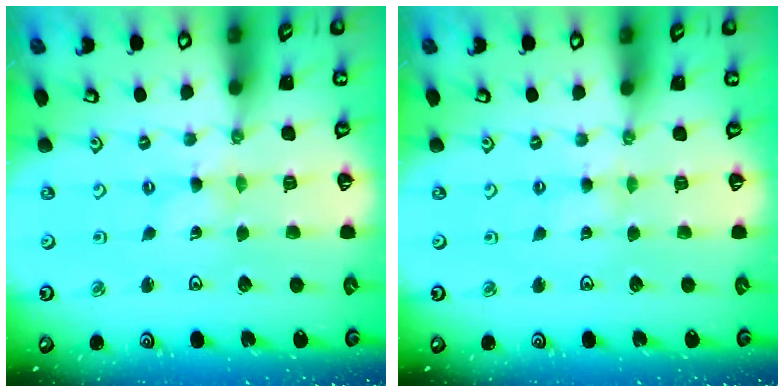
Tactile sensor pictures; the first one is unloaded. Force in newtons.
{"total": 2.8, "press": 2.8, "slide": 0.3}